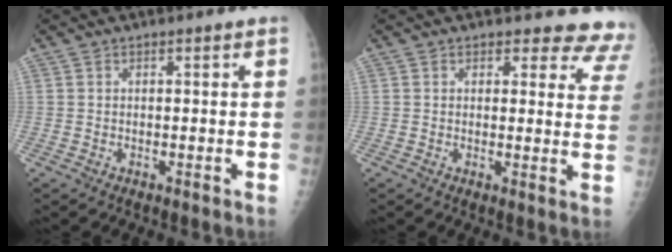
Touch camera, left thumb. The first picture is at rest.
{"total": 9.5, "force": [8.8, 3.6, 0.6], "torque": [0.050, -0.054, 0.061]}